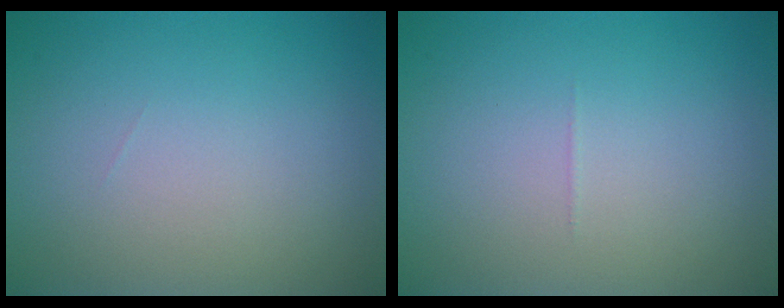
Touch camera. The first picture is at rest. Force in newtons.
{"total": 0.0}